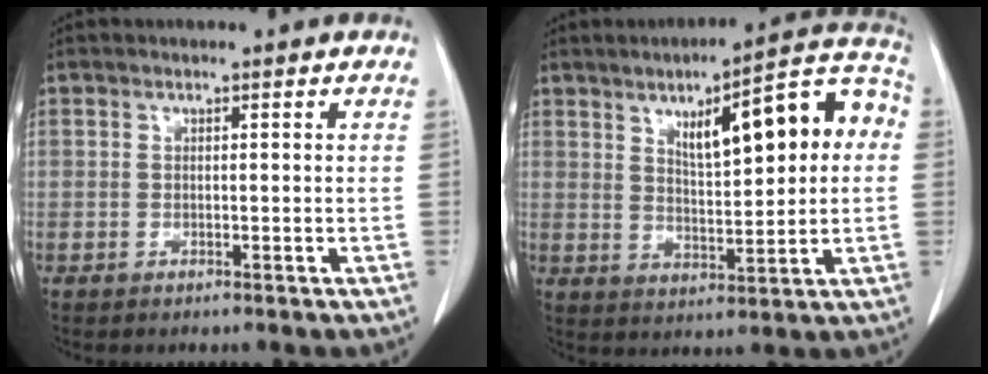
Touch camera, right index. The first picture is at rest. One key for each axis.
{"total": 15.0, "fx": 3.8, "fy": 3.7, "fz": 14.0, "tx": -0.188, "ty": 0.034, "tz": 0.055}